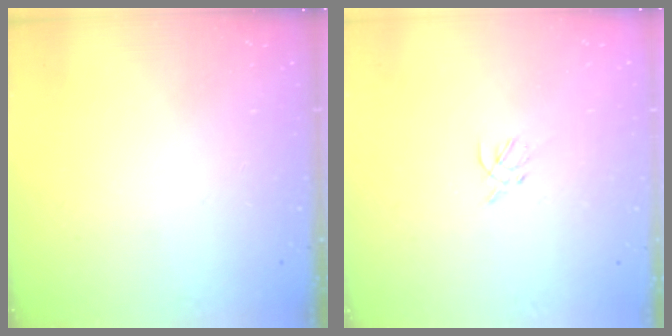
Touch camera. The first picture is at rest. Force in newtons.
{"total": 1.4, "press": 1.3, "slide": 0.5}